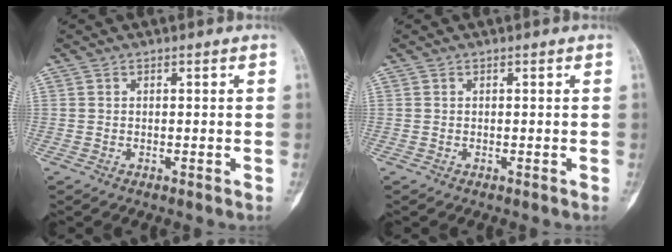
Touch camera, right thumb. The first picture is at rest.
{"total": 0.0}